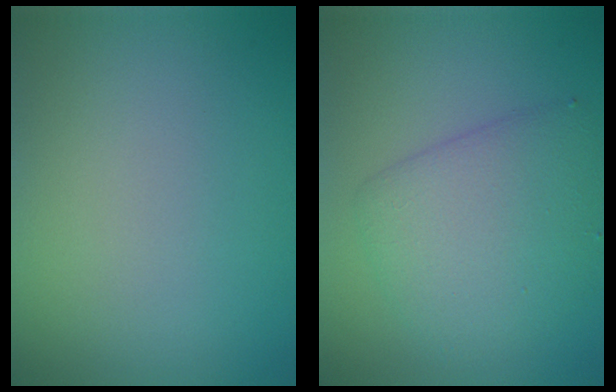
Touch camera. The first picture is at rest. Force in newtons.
{"total": 5.1, "press": 5.1, "slide": 0.1}